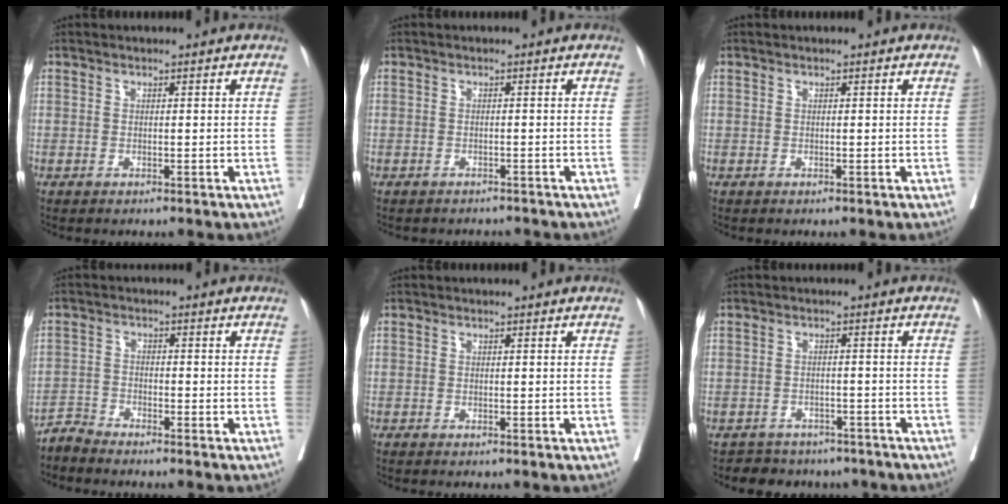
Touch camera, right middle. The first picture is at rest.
{"total": 3.5, "force": [-3.4, 1.0, 0.4], "torque": [-0.002, -0.001, -0.043]}
{"total": 0.0}
{"total": 2.4, "force": [-2.4, -0.3, -0.5], "torque": [0.017, -0.012, -0.052]}
{"total": 0.7, "force": [-0.6, -0.3, 0.2], "torque": [0.000, 0.000, -0.011]}
{"total": 7.6, "force": [-6.6, 3.6, 0.9], "torque": [-0.009, 0.014, -0.077]}